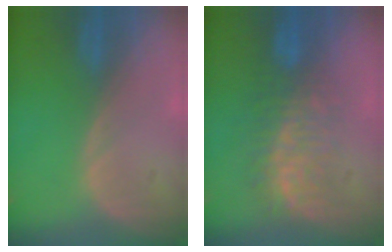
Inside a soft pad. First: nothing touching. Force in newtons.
{"total": 7.6, "press": 7.5, "slide": 1.2}